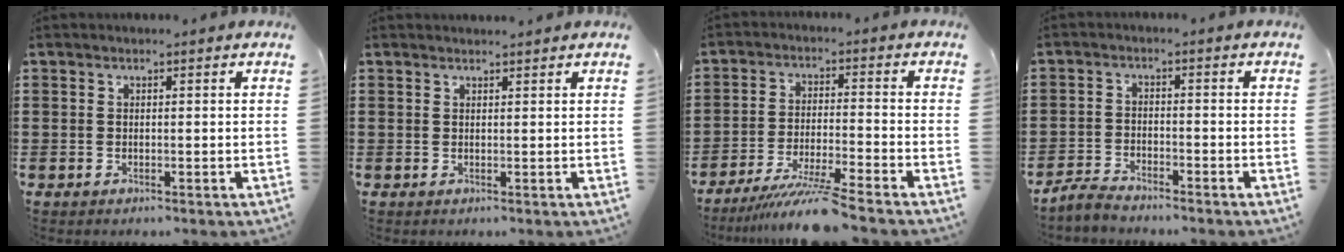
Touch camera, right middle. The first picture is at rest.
{"total": 0.8, "force": [0.8, 0.0, 0.0], "torque": [-0.002, 0.001, 0.015]}
{"total": 8.1, "force": [-7.0, -0.6, 4.0], "torque": [-0.075, -0.015, -0.132]}
{"total": 3.1, "force": [-3.0, 0.2, 0.5], "torque": [-0.026, -0.001, -0.067]}